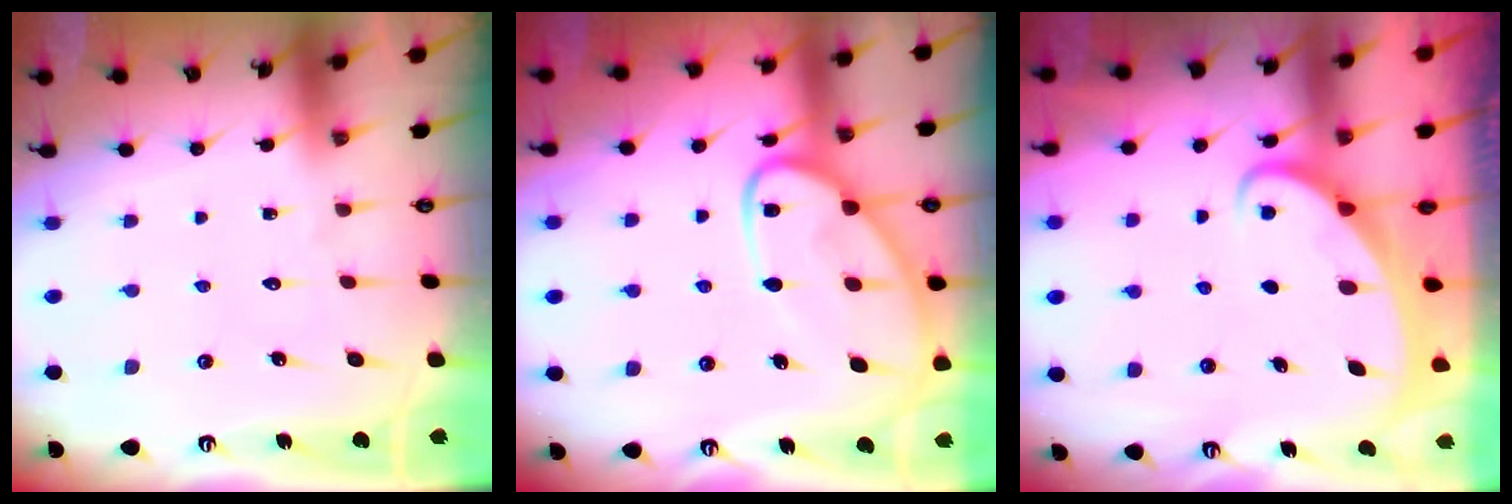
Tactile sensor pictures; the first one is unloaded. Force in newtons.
{"total": 13.6, "press": 13.5, "slide": 1.3}
{"total": 2.0, "press": 2.0, "slide": 0.1}